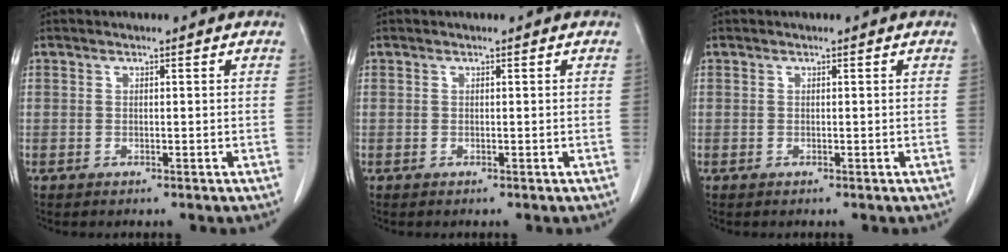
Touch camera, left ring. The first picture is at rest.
{"total": 0.0}
{"total": 0.0}